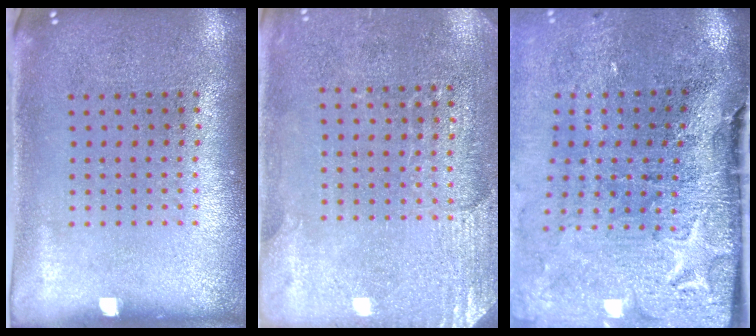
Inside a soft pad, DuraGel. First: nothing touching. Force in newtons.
{"total": 2.8, "press": 2.6, "slide": 1.0}
{"total": 4.5, "press": 3.5, "slide": 2.7}